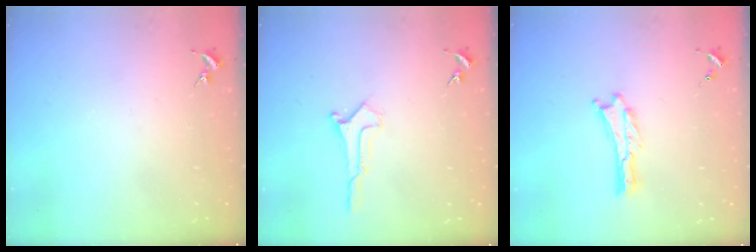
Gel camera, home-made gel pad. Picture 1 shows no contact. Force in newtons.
{"total": 0.6, "press": 0.6, "slide": 0.1}
{"total": 0.0}